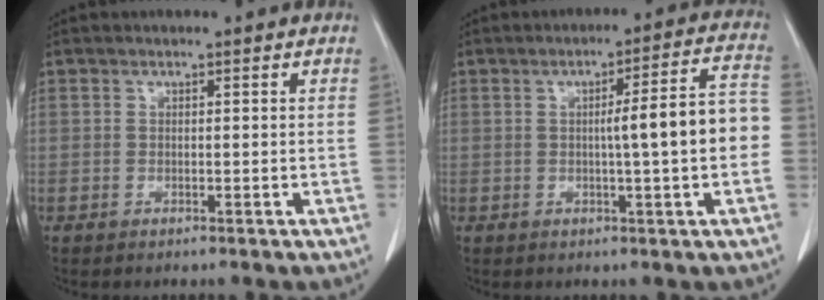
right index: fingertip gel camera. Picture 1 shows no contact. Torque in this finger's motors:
{"motor_torque": [1.20, -0.41, 0.57, 0.10]}